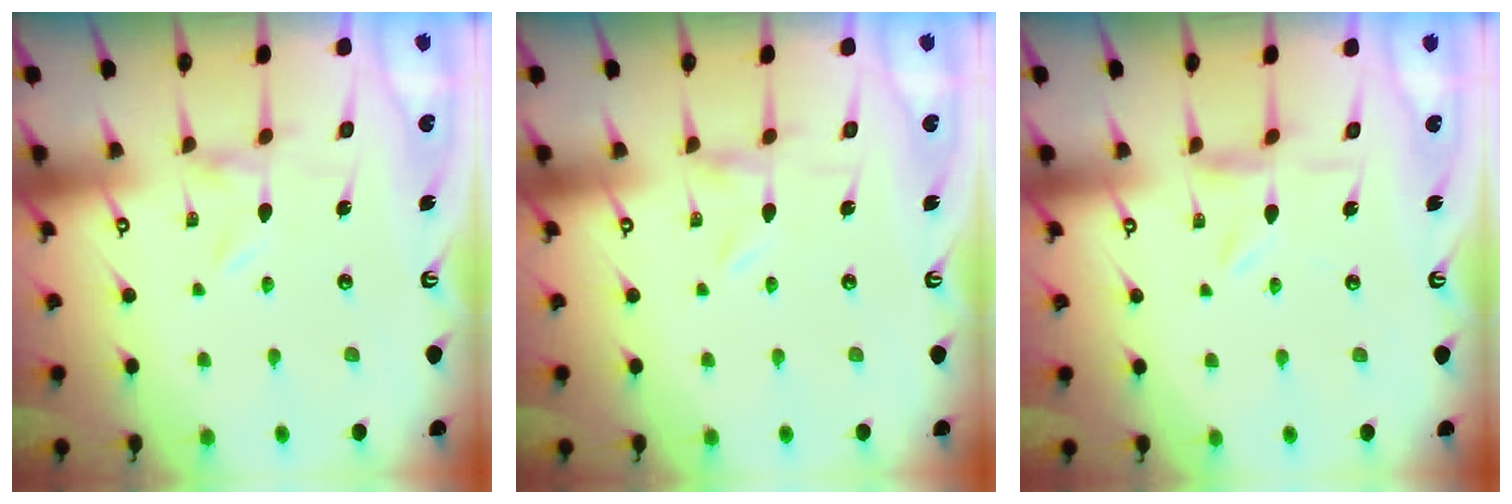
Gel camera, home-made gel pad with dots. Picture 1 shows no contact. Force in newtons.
{"total": 0.0}
{"total": 3.0, "press": 2.9, "slide": 0.3}